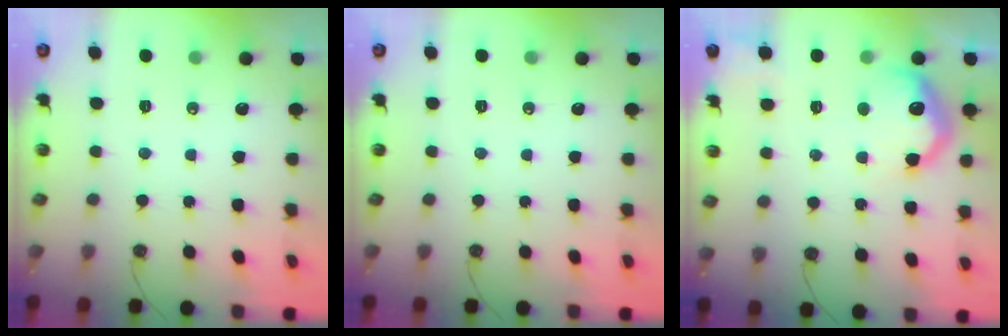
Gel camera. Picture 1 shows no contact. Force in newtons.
{"total": 0.0}
{"total": 13.7, "press": 13.7, "slide": 1.3}